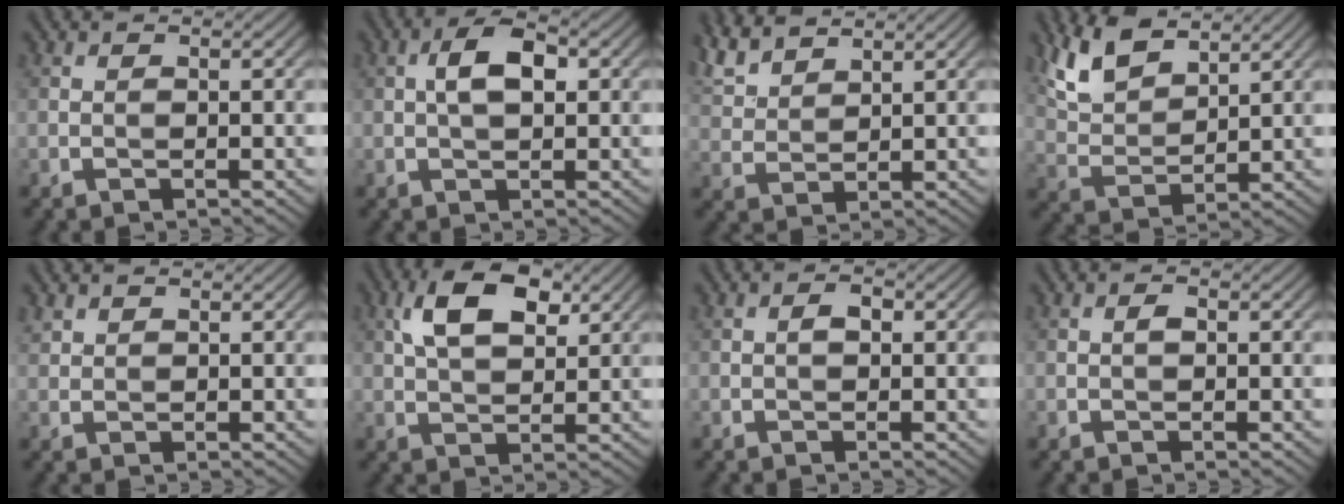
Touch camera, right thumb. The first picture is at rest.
{"total": 4.6, "force": [0.8, 2.3, 3.9], "torque": [-0.078, 0.007, 0.010]}
{"total": 5.8, "force": [4.9, 1.7, 2.6], "torque": [-0.074, 0.013, 0.104]}
{"total": 7.6, "force": [5.4, 3.1, 4.2], "torque": [-0.105, 0.004, 0.113]}
{"total": 1.5, "force": [1.2, 0.8, 0.3], "torque": [-0.010, 0.002, 0.029]}
{"total": 7.8, "force": [3.2, 4.0, 5.9], "torque": [-0.118, 0.011, 0.054]}
{"total": 1.4, "force": [0.1, 0.8, 1.1], "torque": [-0.018, 0.004, 0.000]}
{"total": 0.9, "force": [0.1, 0.5, 0.8], "torque": [-0.013, 0.003, 0.001]}